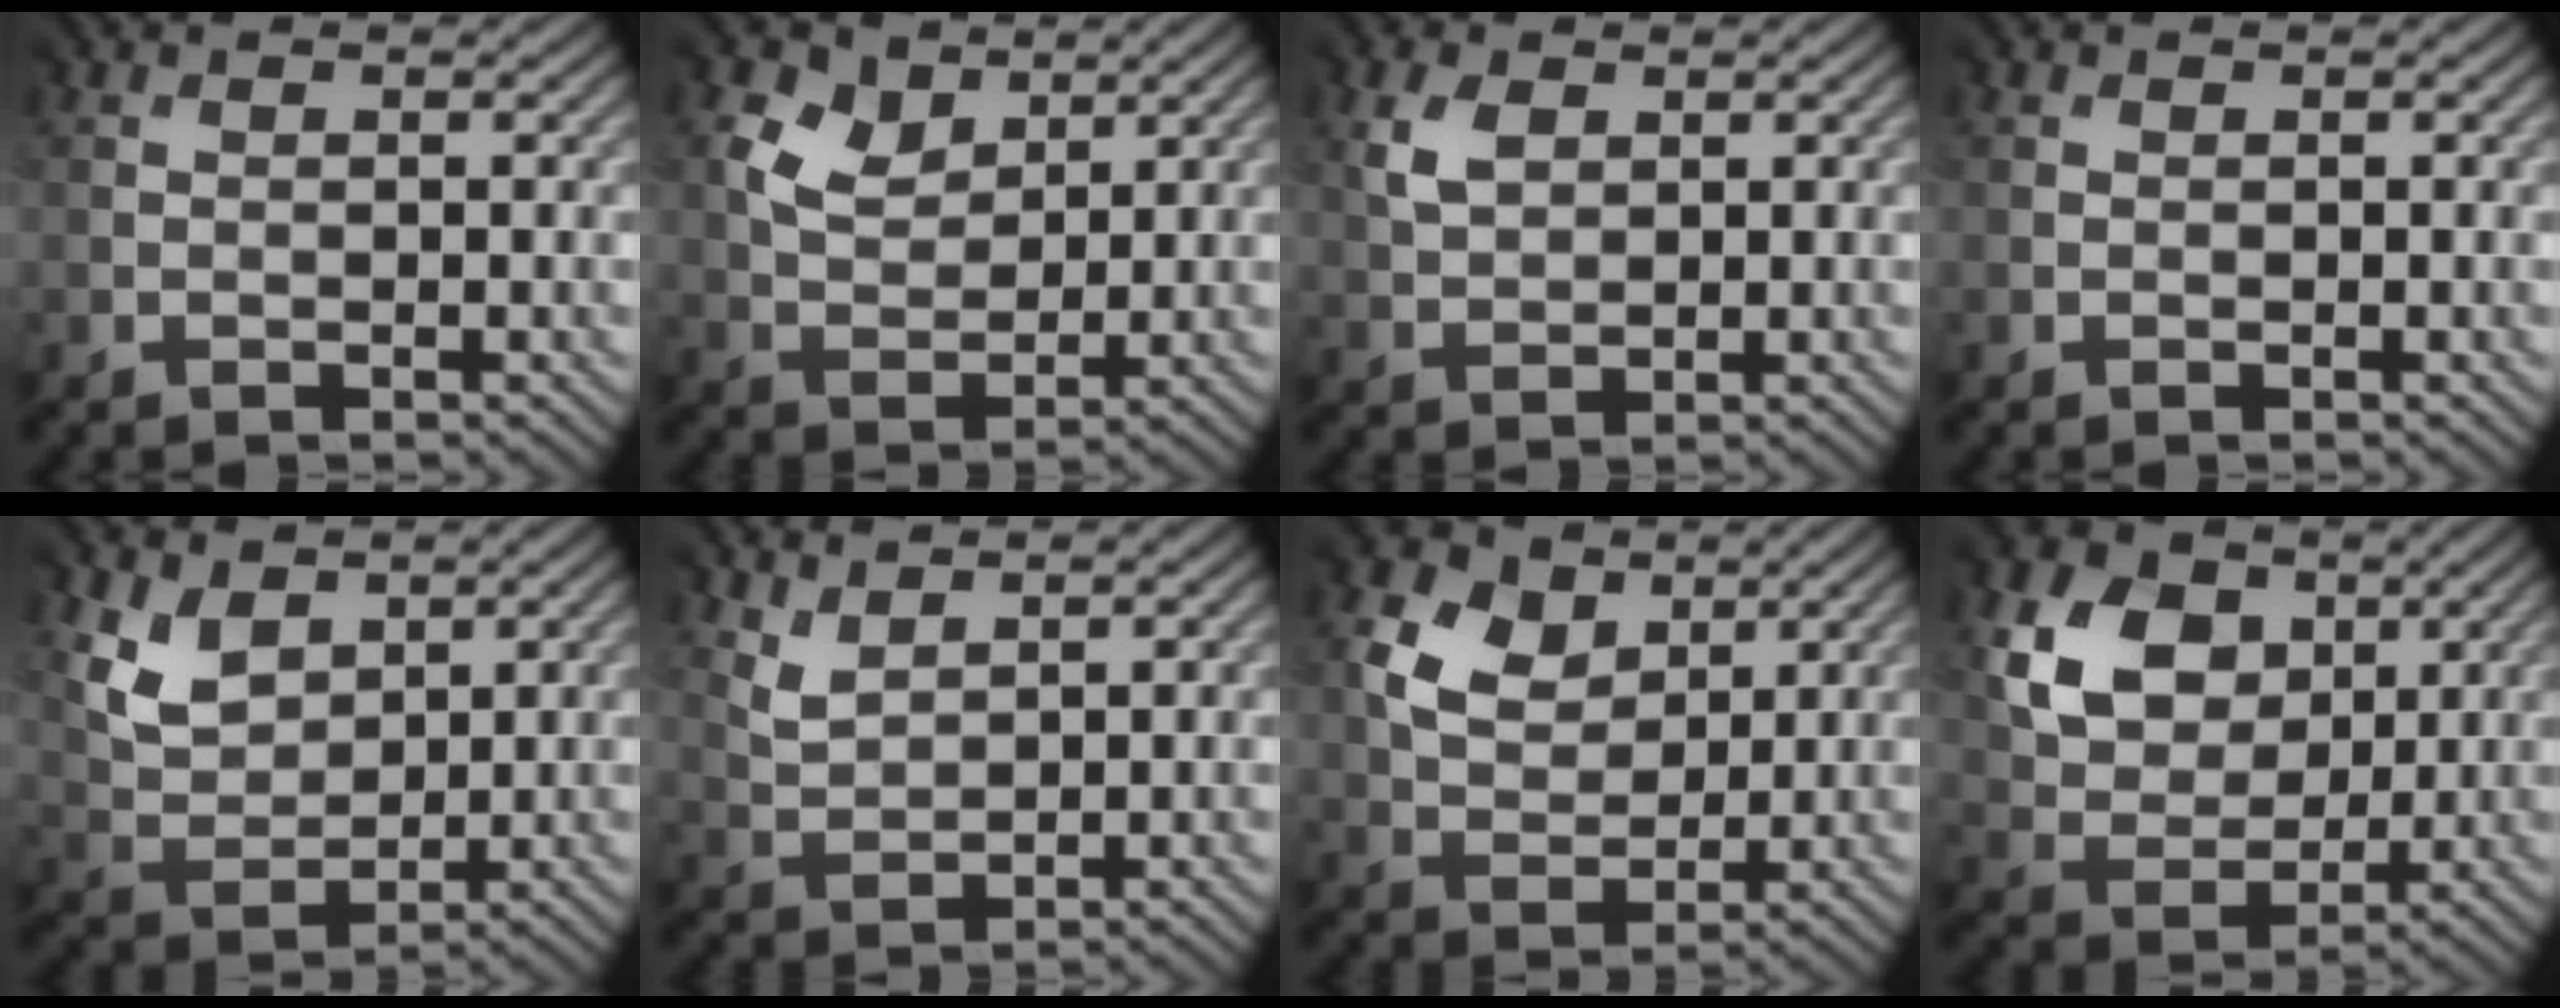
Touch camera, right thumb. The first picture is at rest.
{"total": 4.3, "force": [2.9, 2.8, 1.6], "torque": [-0.055, -0.002, 0.054]}
{"total": 2.6, "force": [1.7, 1.7, 1.0], "torque": [-0.037, 0.003, 0.032]}
{"total": 0.0}
{"total": 5.3, "force": [3.4, 3.5, 2.0], "torque": [-0.075, -0.008, 0.064]}
{"total": 2.9, "force": [2.8, 0.8, 0.0], "torque": [-0.021, 0.000, 0.064]}
{"total": 6.3, "force": [3.4, 4.5, 2.8], "torque": [-0.087, 0.003, 0.055]}
{"total": 9.8, "force": [4.3, 7.4, 4.7], "torque": [-0.129, 0.018, 0.074]}